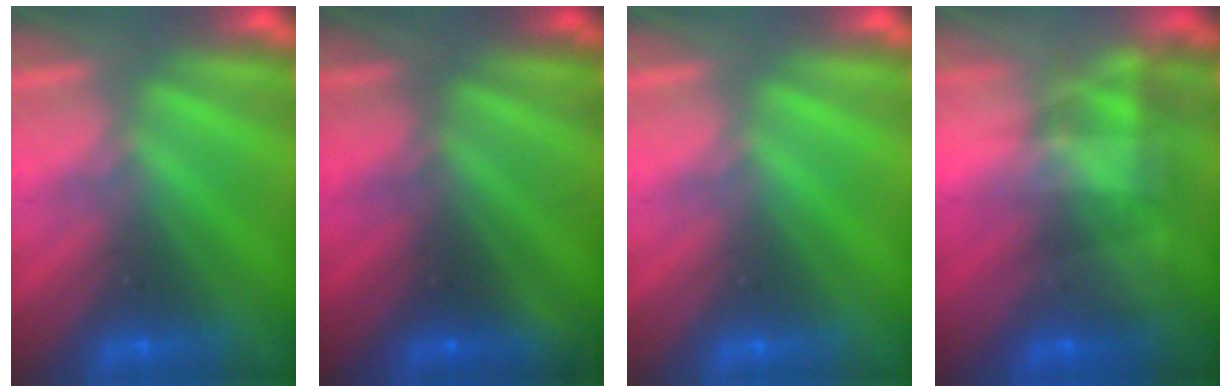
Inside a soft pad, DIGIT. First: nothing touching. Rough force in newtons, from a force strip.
{"total": 1.7}
{"total": 0.0}
{"total": 4.9}